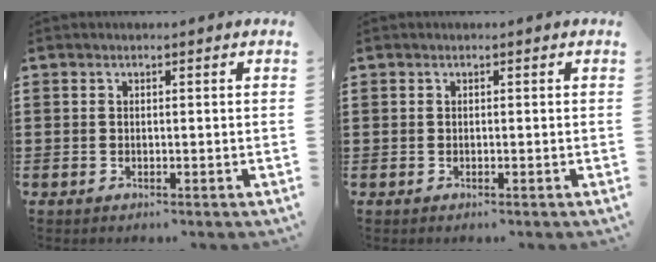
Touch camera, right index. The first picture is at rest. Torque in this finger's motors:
{"motor_torque": [-1.20, 0.94, -1.05, -0.21]}